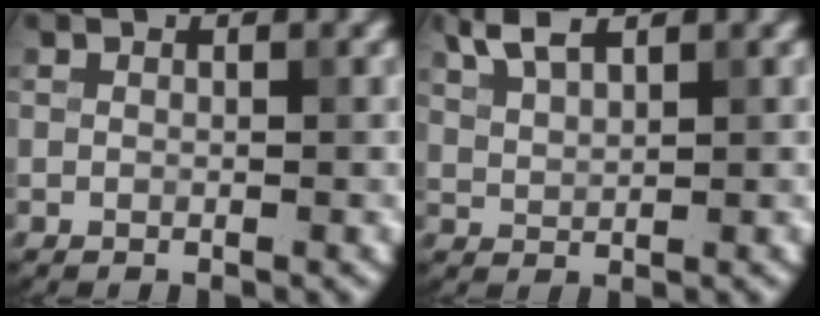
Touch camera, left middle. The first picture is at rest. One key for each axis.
{"total": 3.0, "fx": 2.2, "fy": 1.0, "fz": 1.8, "tx": -0.041, "ty": 0.007, "tz": 0.046}